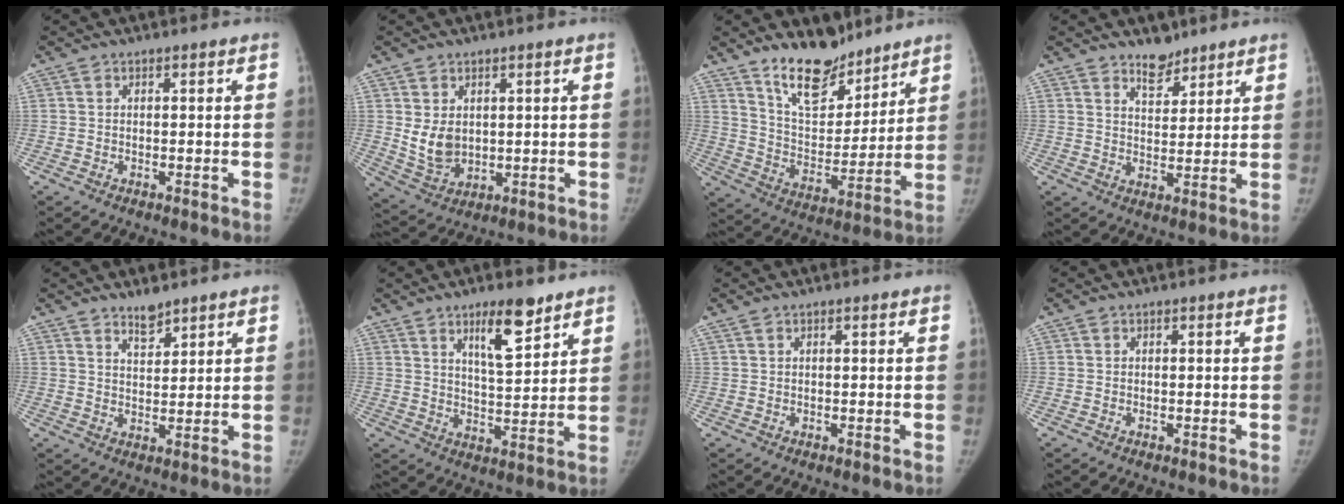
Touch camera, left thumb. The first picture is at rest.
{"total": 6.6, "force": [1.4, 4.8, 4.3], "torque": [-0.065, -0.019, 0.046]}
{"total": 14.2, "force": [11.2, 6.1, 6.2], "torque": [-0.065, -0.082, 0.204]}
{"total": 5.1, "force": [4.2, 2.5, 1.7], "torque": [-0.005, -0.034, 0.072]}
{"total": 4.1, "force": [3.4, 1.3, 1.7], "torque": [-0.017, -0.030, 0.060]}
{"total": 9.6, "force": [6.3, 2.6, 6.8], "torque": [-0.094, -0.044, 0.107]}
{"total": 0.8, "force": [0.6, 0.0, 0.6], "torque": [-0.021, 0.010, 0.017]}
{"total": 0.0}